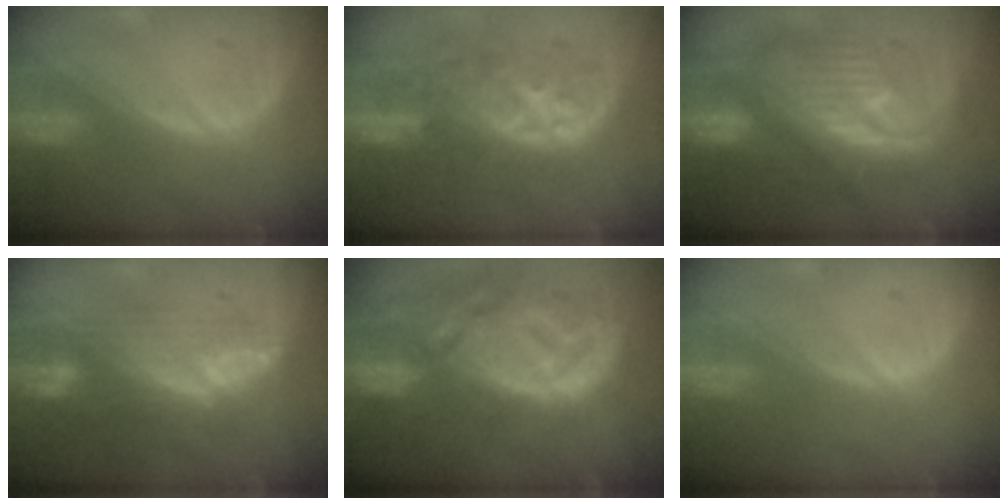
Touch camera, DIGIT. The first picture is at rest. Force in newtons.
{"total": 9.5, "press": 9.0, "slide": 3.1}
{"total": 11.8, "press": 11.7, "slide": 1.2}
{"total": 7.5, "press": 7.4, "slide": 1.4}
{"total": 13.6, "press": 11.8, "slide": 6.7}
{"total": 0.0}